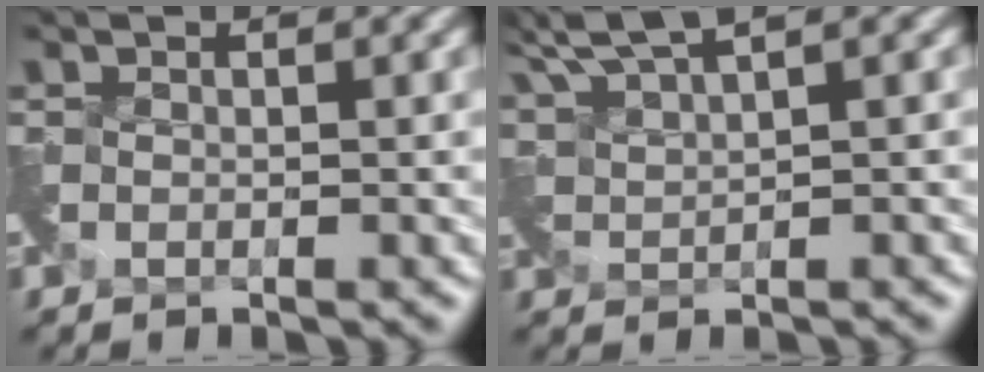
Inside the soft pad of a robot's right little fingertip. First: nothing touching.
{"total": 4.8, "force": [4.5, 0.0, 1.7], "torque": [-0.043, 0.019, 0.086]}